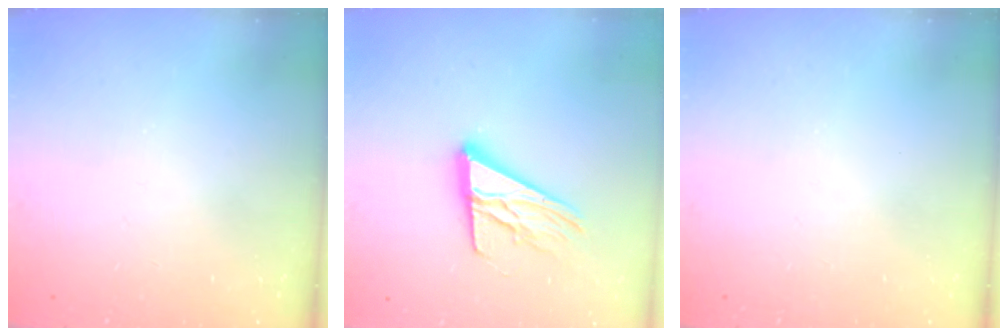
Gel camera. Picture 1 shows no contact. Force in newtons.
{"total": 15.9, "press": 15.6, "slide": 2.7}
{"total": 0.0}